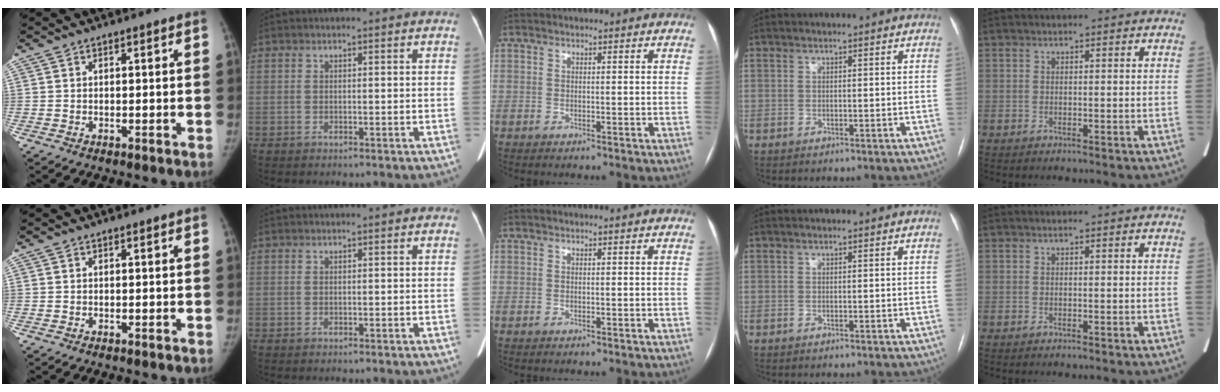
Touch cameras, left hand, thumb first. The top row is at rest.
{}